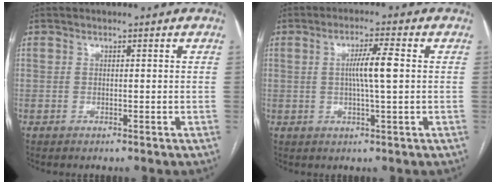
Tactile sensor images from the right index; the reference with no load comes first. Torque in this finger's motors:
{"motor_torque": [0.85, 0.02, 0.26, 0.12]}